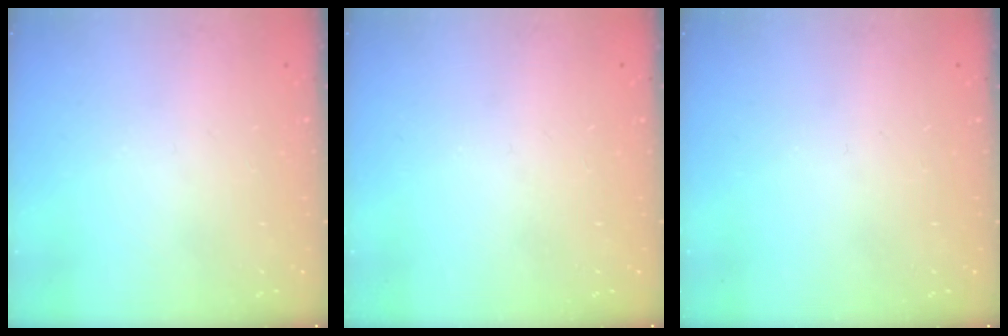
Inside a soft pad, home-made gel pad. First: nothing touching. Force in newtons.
{"total": 0.0}
{"total": 0.0}